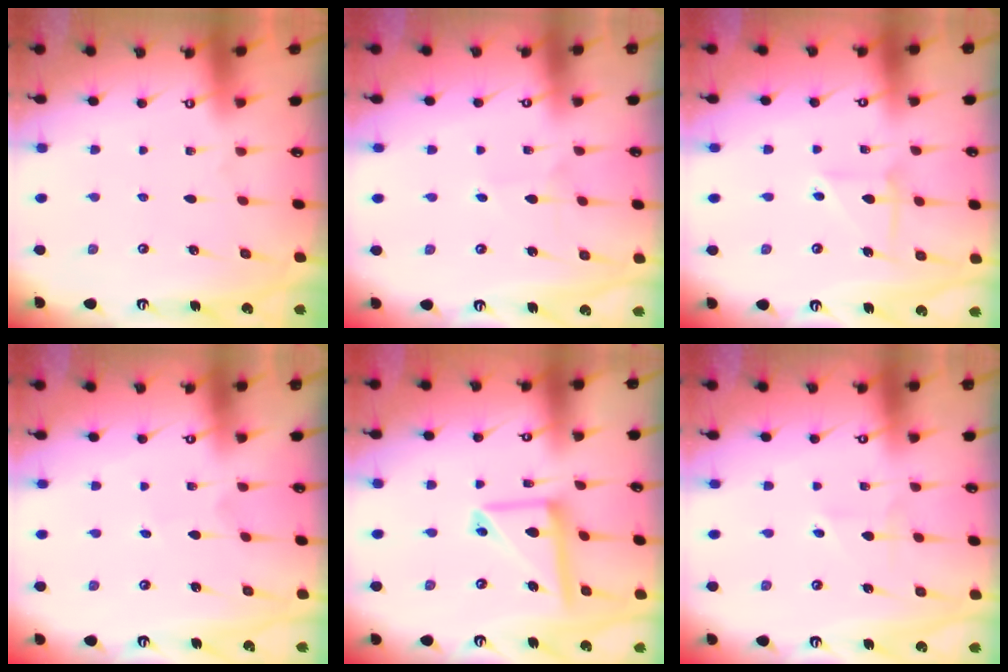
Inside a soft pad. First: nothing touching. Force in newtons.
{"total": 2.0, "press": 2.0, "slide": 0.2}
{"total": 5.7, "press": 5.6, "slide": 1.1}
{"total": 0.7, "press": 0.7, "slide": 0.0}
{"total": 12.8, "press": 12.7, "slide": 1.3}
{"total": 1.5, "press": 1.4, "slide": 0.5}